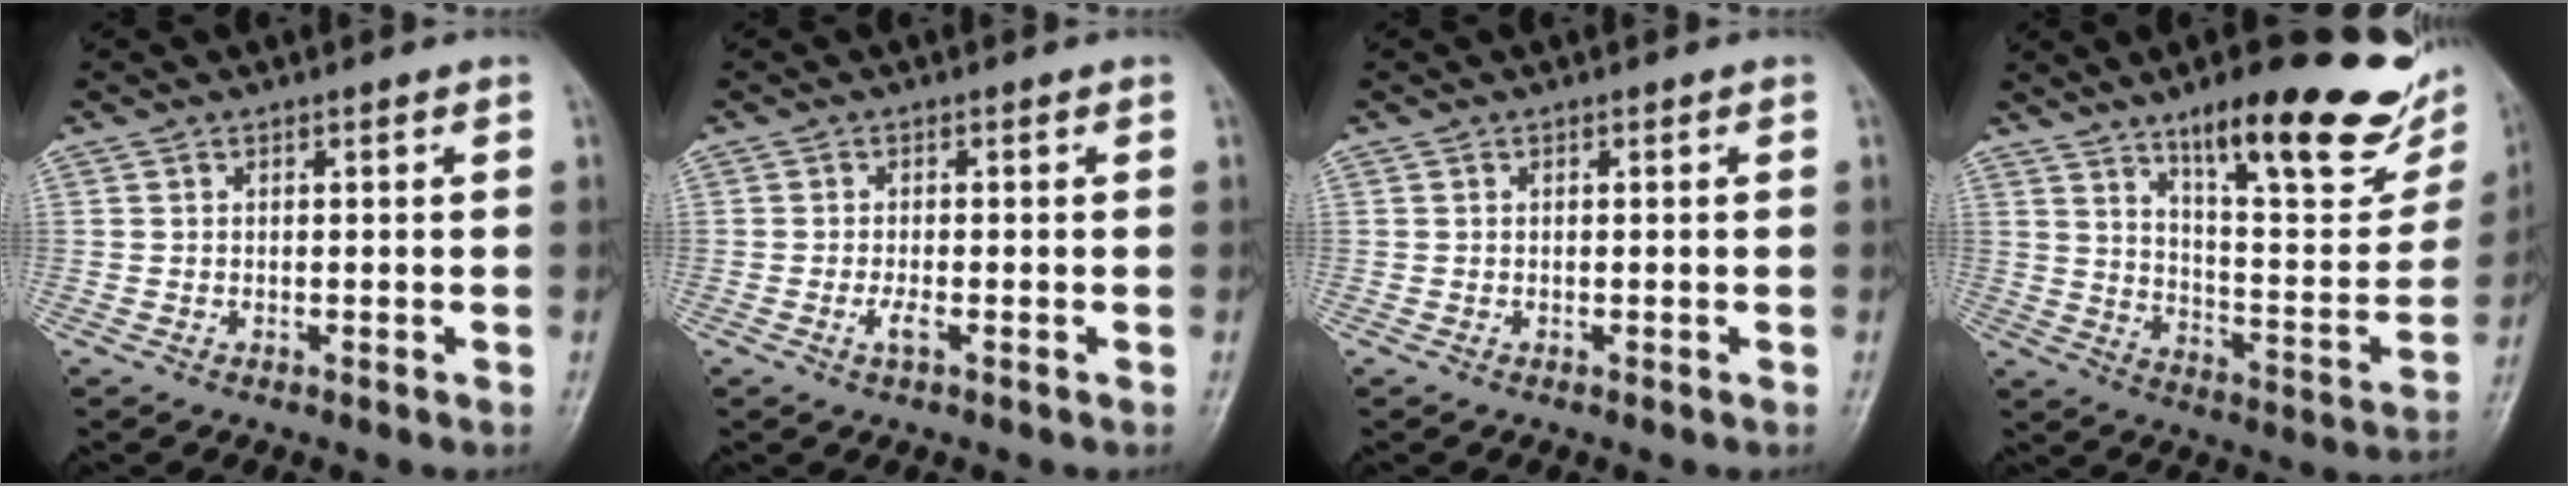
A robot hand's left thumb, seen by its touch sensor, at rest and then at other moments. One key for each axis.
{"total": 1.8, "fx": -0.6, "fy": 0.5, "fz": 1.7, "tx": -0.032, "ty": -0.003, "tz": -0.013}
{"total": 0.0}
{"total": 25.6, "fx": 15.9, "fy": 7.2, "fz": 18.8, "tx": -0.218, "ty": -0.064, "tz": 0.239}